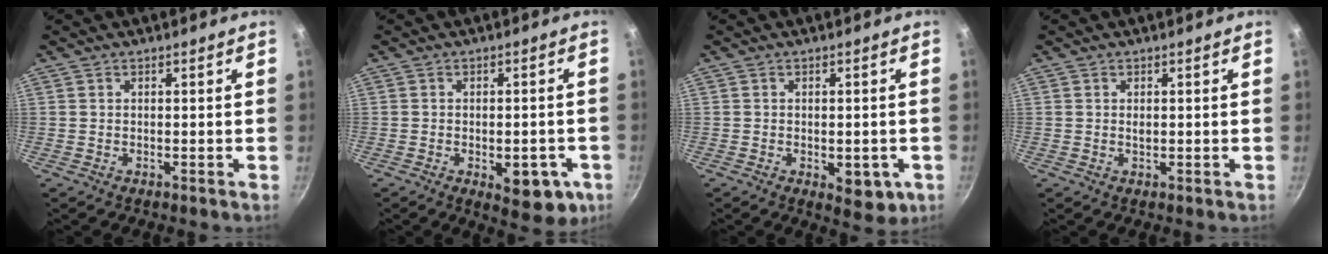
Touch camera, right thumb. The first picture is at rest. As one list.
[{"total": 9.8, "force": [-3.3, 4.9, 7.9], "torque": [-0.065, 0.009, -0.034]}, {"total": 6.5, "force": [-1.9, 3.5, 5.2], "torque": [-0.047, 0.001, -0.018]}, {"total": 0.9, "force": [0.1, 0.5, 0.7], "torque": [-0.012, 0.000, 0.002]}]